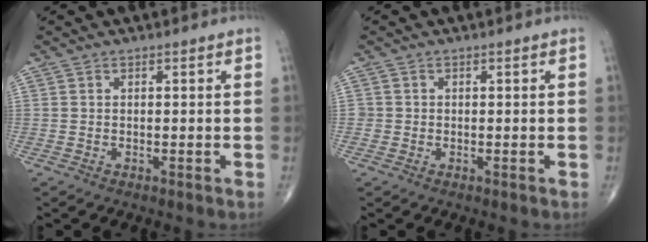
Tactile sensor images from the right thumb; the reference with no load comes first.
{"total": 0.9, "force": [-0.2, 0.9, 0.0], "torque": [0.005, 0.006, -0.006]}